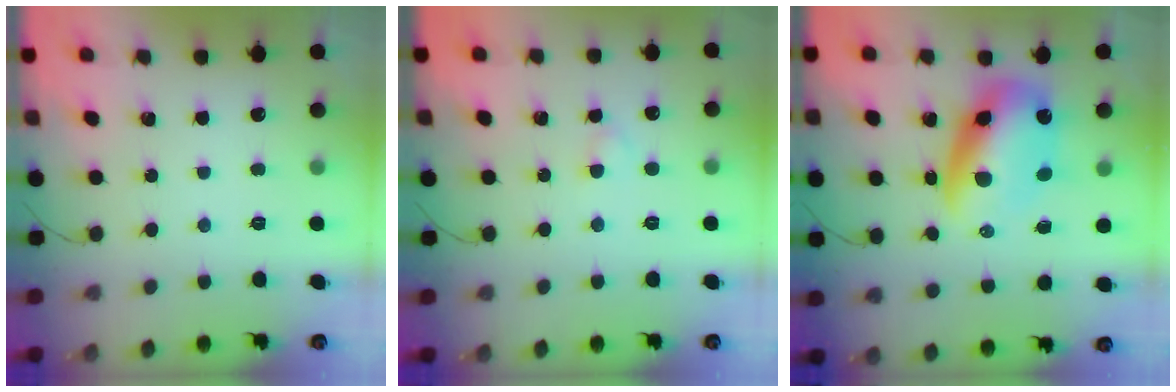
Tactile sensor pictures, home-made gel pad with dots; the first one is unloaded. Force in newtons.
{"total": 1.9, "press": 1.7, "slide": 0.9}
{"total": 11.2, "press": 10.9, "slide": 2.6}